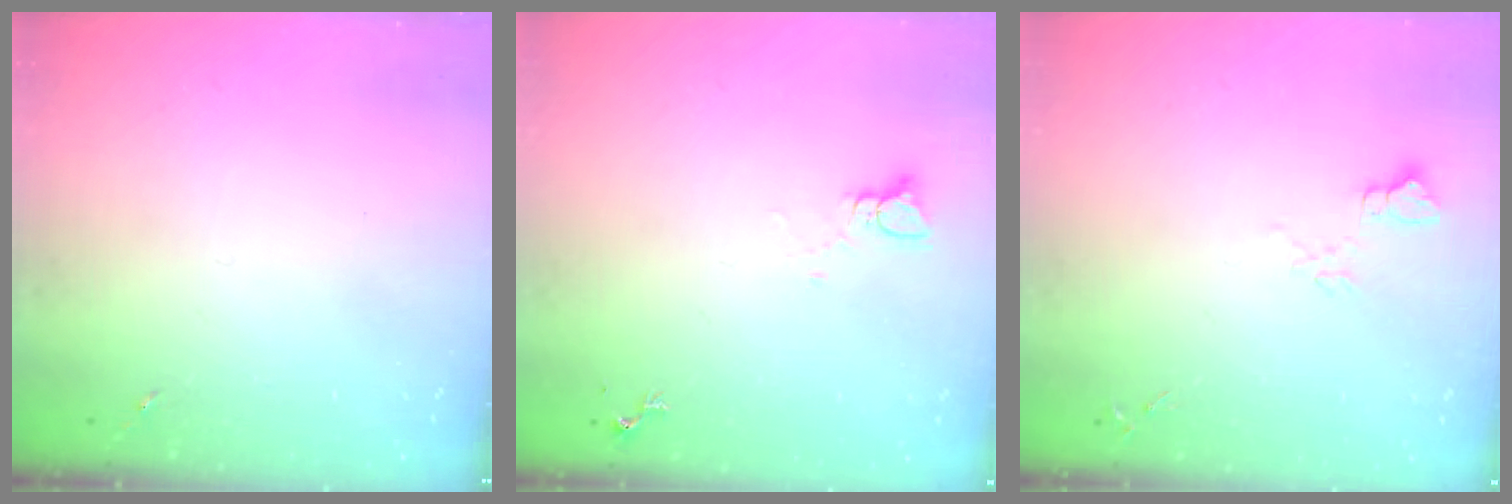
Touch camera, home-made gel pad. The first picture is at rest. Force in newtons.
{"total": 2.2, "press": 2.2, "slide": 0.1}
{"total": 4.6, "press": 4.6, "slide": 0.5}